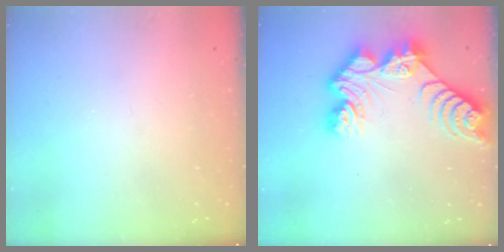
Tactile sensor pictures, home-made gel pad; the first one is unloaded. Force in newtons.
{"total": 13.6, "press": 13.6, "slide": 0.5}